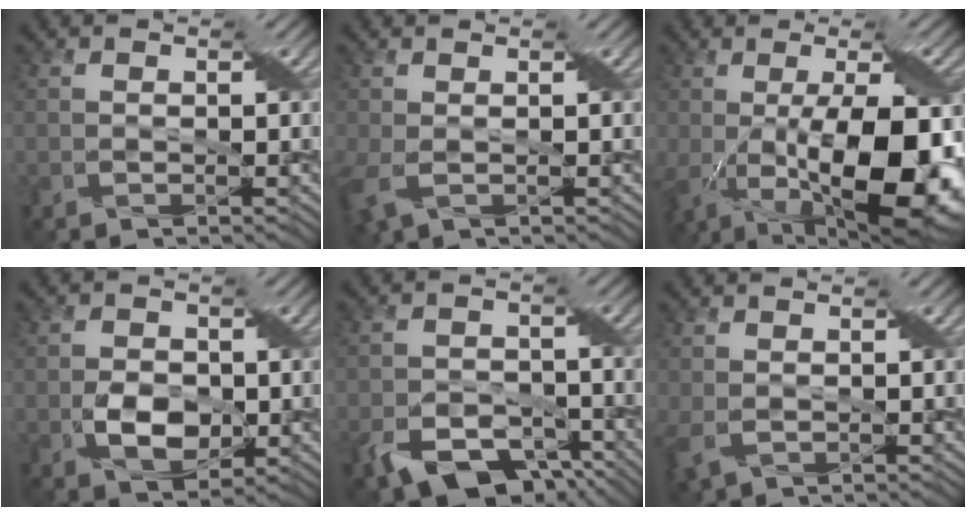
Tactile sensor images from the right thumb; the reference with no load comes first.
{"total": 3.6, "force": [-0.2, 1.9, 3.0], "torque": [-0.085, -0.001, -0.006]}
{"total": 15.8, "force": [-1.9, 6.4, 14.3], "torque": [-0.208, -0.011, -0.022]}
{"total": 5.0, "force": [-1.0, 3.4, 3.6], "torque": [-0.069, -0.008, -0.020]}
{"total": 9.6, "force": [-6.1, 5.3, 5.2], "torque": [-0.095, -0.022, -0.102]}
{"total": 2.8, "force": [0.0, 1.8, 2.2], "torque": [-0.059, -0.002, 0.000]}